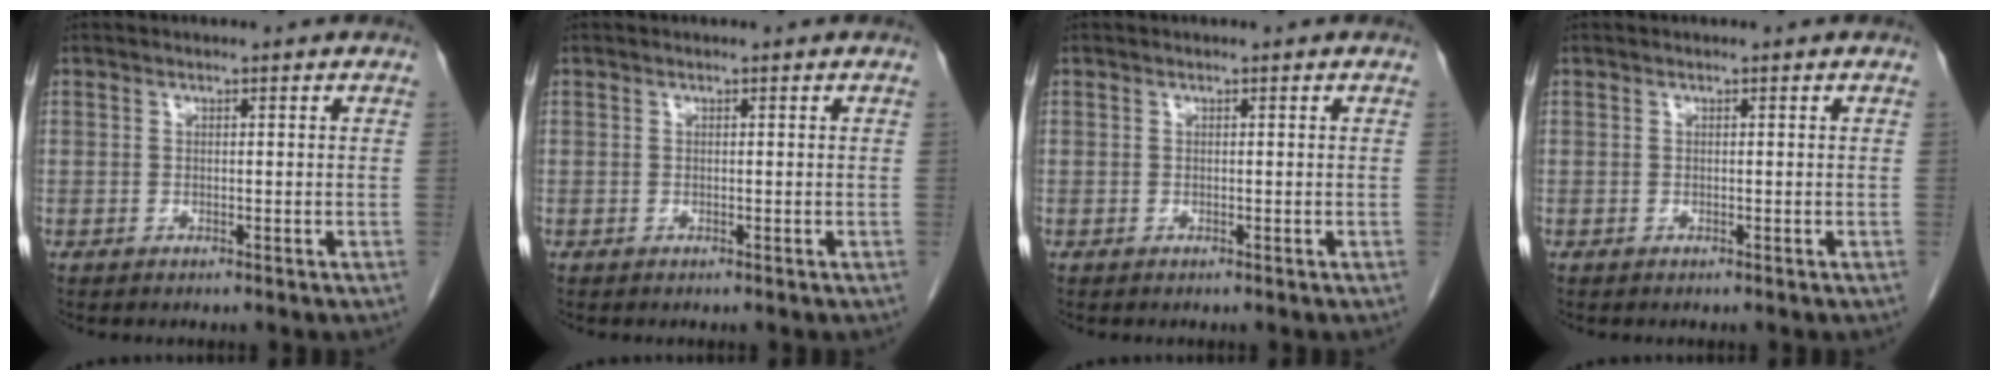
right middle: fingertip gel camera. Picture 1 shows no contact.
{"total": 0.0}
{"total": 0.0}
{"total": 0.0}